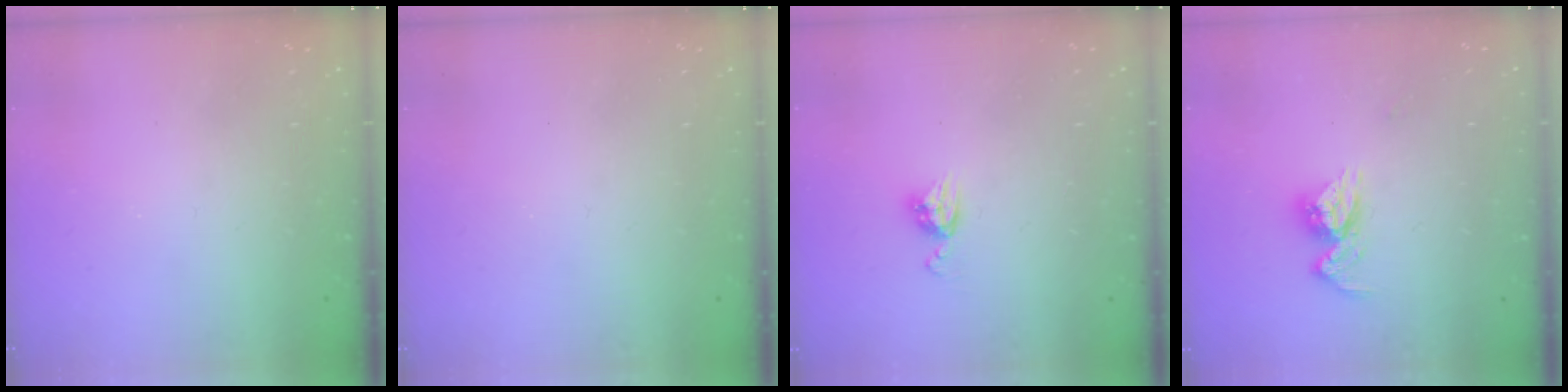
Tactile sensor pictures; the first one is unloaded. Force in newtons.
{"total": 0.0}
{"total": 5.9, "press": 5.9, "slide": 0.5}
{"total": 10.0, "press": 10.0, "slide": 0.8}